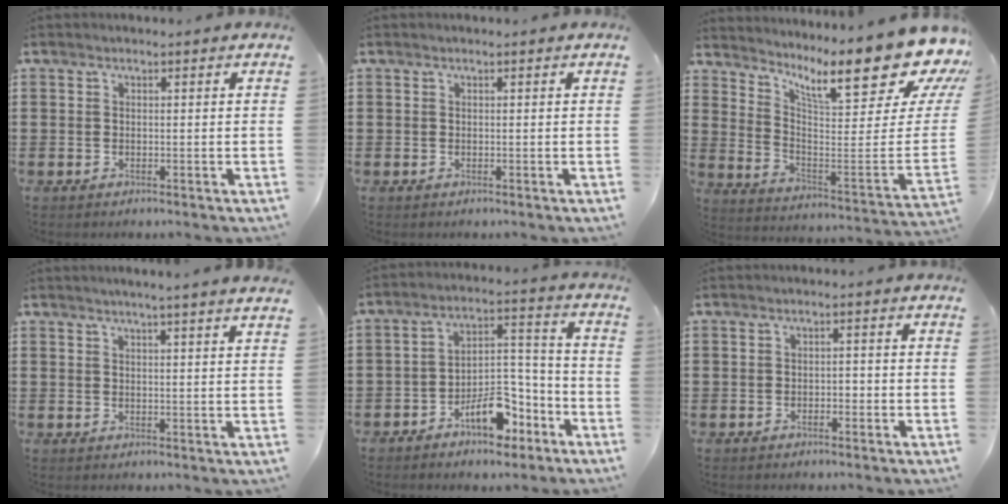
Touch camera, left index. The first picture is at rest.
{"total": 0.0}
{"total": 15.3, "force": [10.7, 3.4, 10.4], "torque": [-0.168, -0.094, 0.169]}
{"total": 2.3, "force": [2.0, -0.8, 0.9], "torque": [-0.020, -0.006, 0.037]}
{"total": 9.1, "force": [-6.0, 4.4, 5.3], "torque": [-0.088, 0.023, -0.108]}
{"total": 1.3, "force": [-1.0, 0.6, 0.5], "torque": [-0.015, 0.000, -0.021]}